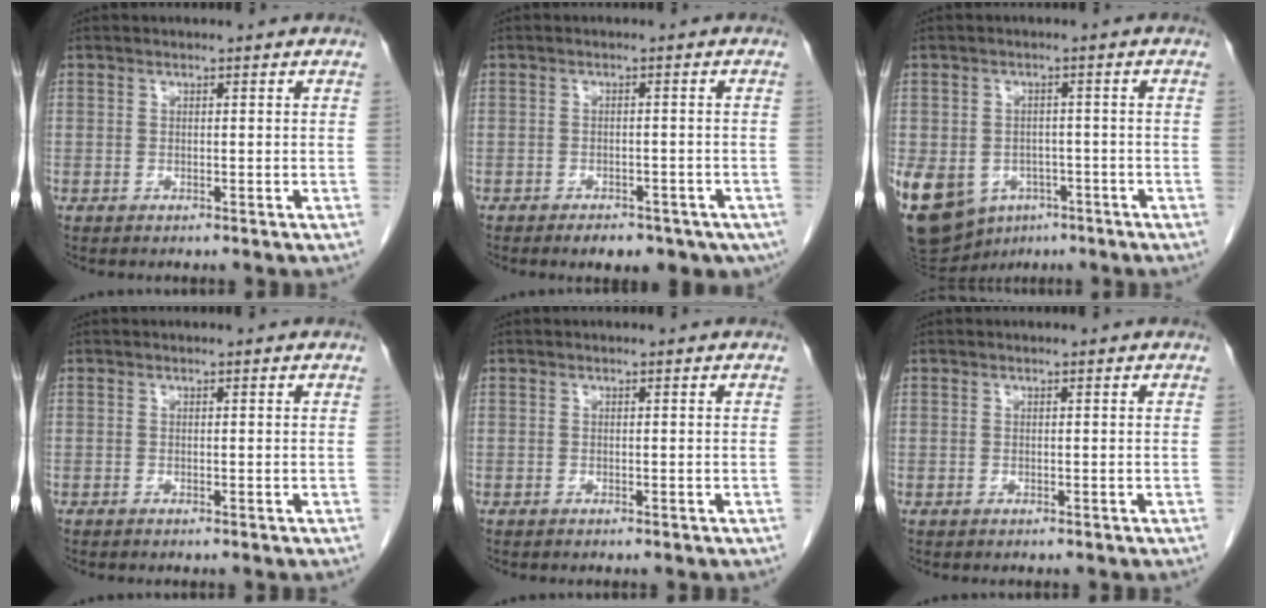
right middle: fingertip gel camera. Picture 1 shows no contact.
{"total": 9.5, "force": [-6.5, 5.0, 4.8], "torque": [-0.054, 0.002, -0.079]}
{"total": 23.6, "force": [-10.2, 18.2, 10.9], "torque": [-0.345, -0.017, -0.141]}
{"total": 0.0}
{"total": 0.0}
{"total": 0.0}